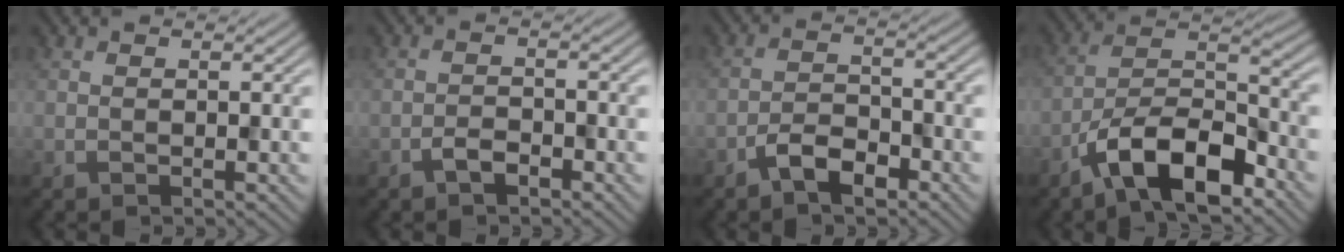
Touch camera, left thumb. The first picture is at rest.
{"total": 2.2, "force": [-1.5, 1.0, 1.2], "torque": [-0.021, 0.003, -0.032]}
{"total": 4.3, "force": [-3.0, 1.9, 2.6], "torque": [-0.044, 0.004, -0.065]}
{"total": 11.5, "force": [-7.3, 4.2, 7.8], "torque": [-0.129, 0.004, -0.153]}